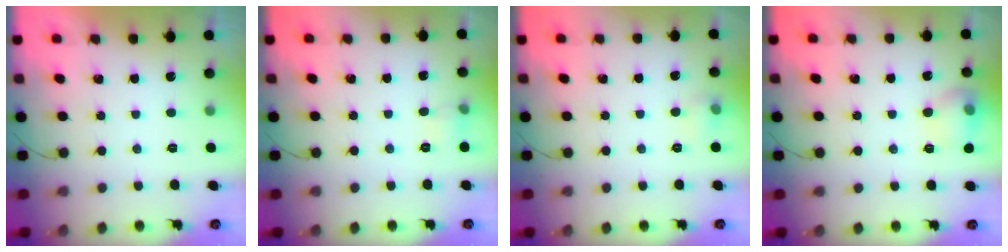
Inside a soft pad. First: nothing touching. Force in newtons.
{"total": 4.7, "press": 4.5, "slide": 1.3}
{"total": 4.5, "press": 4.1, "slide": 1.8}
{"total": 9.1, "press": 9.1, "slide": 0.6}